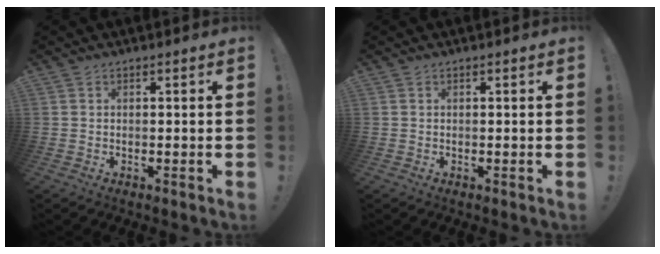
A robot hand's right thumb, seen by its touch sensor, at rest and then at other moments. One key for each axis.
{"total": 0.0}